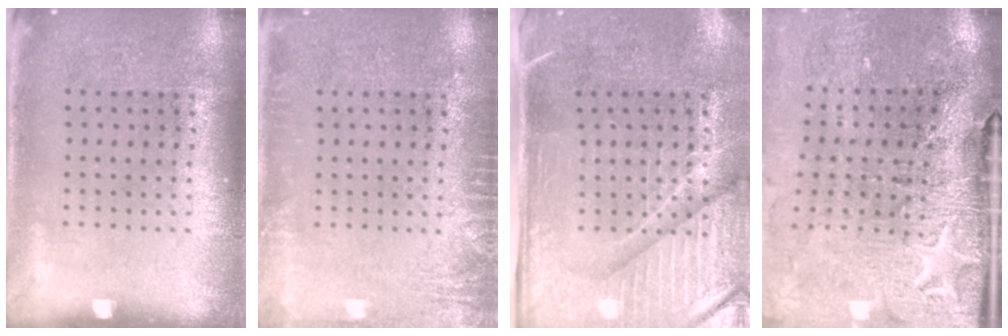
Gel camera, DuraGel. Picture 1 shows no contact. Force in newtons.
{"total": 2.1, "press": 2.1, "slide": 0.4}
{"total": 4.5, "press": 3.9, "slide": 2.3}
{"total": 3.7, "press": 3.3, "slide": 1.7}